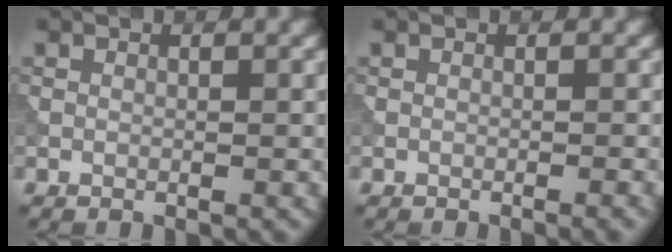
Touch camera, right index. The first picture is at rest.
{"total": 0.6, "force": [-0.3, 0.1, 0.5], "torque": [-0.005, 0.005, -0.008]}